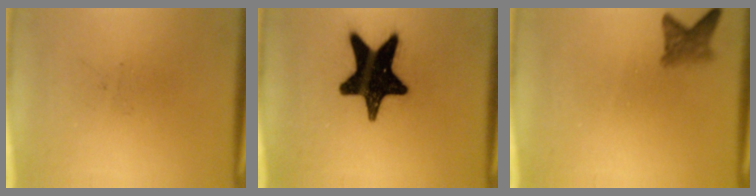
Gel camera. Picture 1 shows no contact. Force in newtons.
{"total": 18.0}
{"total": 2.5}